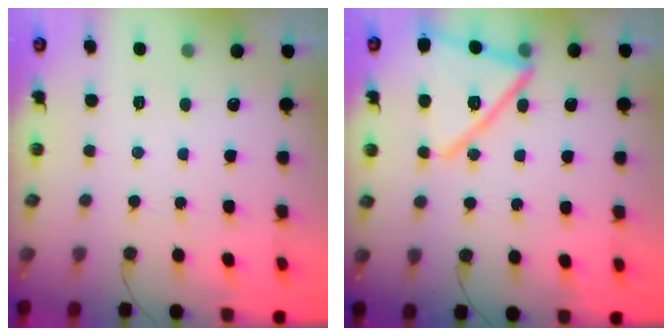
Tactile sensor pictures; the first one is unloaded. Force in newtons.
{"total": 17.1, "press": 17.1, "slide": 1.6}